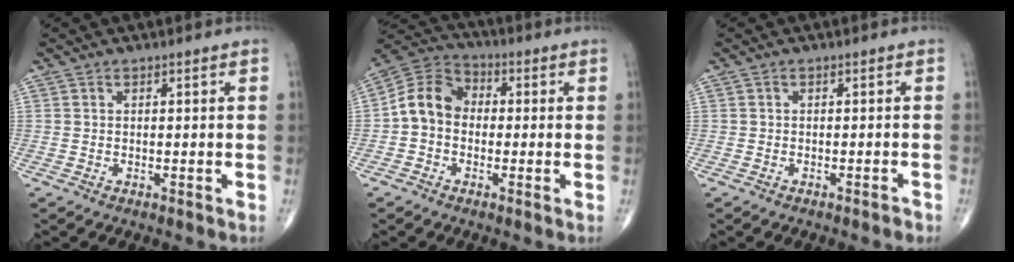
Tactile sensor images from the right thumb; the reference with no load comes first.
{"total": 9.0, "force": [-0.8, 7.3, 5.2], "torque": [-0.080, 0.033, -0.032]}
{"total": 0.9, "force": [-0.7, 0.3, 0.4], "torque": [-0.006, 0.001, -0.011]}